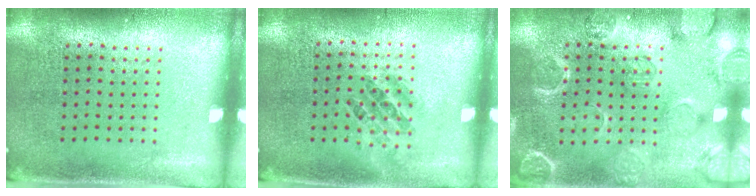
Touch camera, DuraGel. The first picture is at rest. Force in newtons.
{"total": 0.9, "press": 0.8, "slide": 0.5}
{"total": 2.5, "press": 2.5, "slide": 0.1}